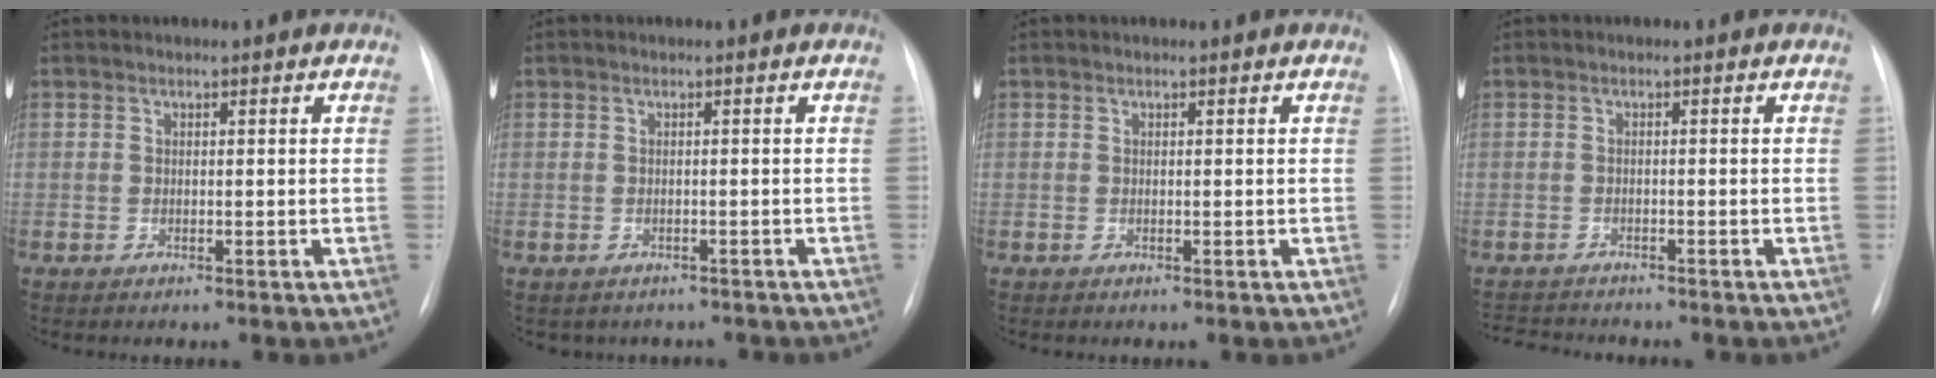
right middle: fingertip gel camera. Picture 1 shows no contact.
{"total": 4.0, "force": [-3.4, 2.1, 0.4], "torque": [-0.006, 0.013, -0.036]}
{"total": 0.0}
{"total": 4.2, "force": [-4.1, 0.6, 0.4], "torque": [-0.004, -0.011, -0.067]}